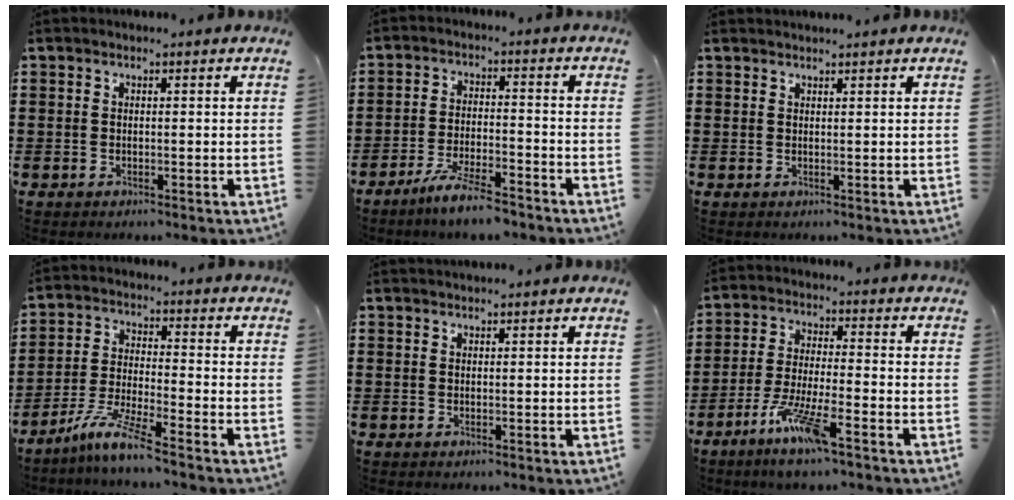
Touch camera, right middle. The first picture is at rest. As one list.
[{"total": 6.2, "force": [-5.3, 0.5, 3.2], "torque": [-0.071, -0.005, -0.101]}, {"total": 1.0, "force": [1.0, -0.1, 0.0], "torque": [-0.003, -0.002, 0.019]}, {"total": 6.9, "force": [-5.7, -0.1, 3.9], "torque": [-0.088, -0.013, -0.114]}, {"total": 0.8, "force": [0.8, 0.0, 0.0], "torque": [-0.002, -0.001, 0.015]}, {"total": 7.6, "force": [-4.9, 0.7, 5.7], "torque": [-0.115, -0.007, -0.090]}]